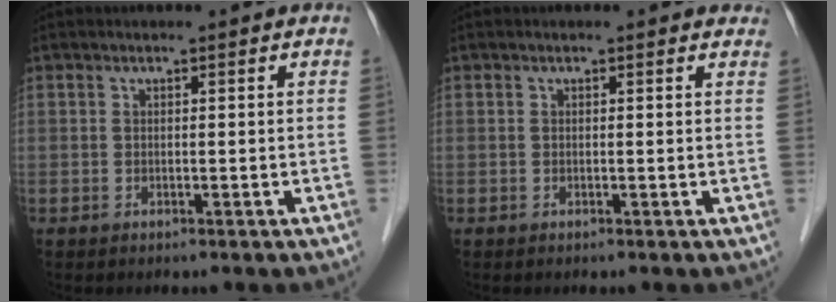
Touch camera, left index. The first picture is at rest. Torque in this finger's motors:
{"motor_torque": [1.01, -1.13, 0.04, 0.00]}